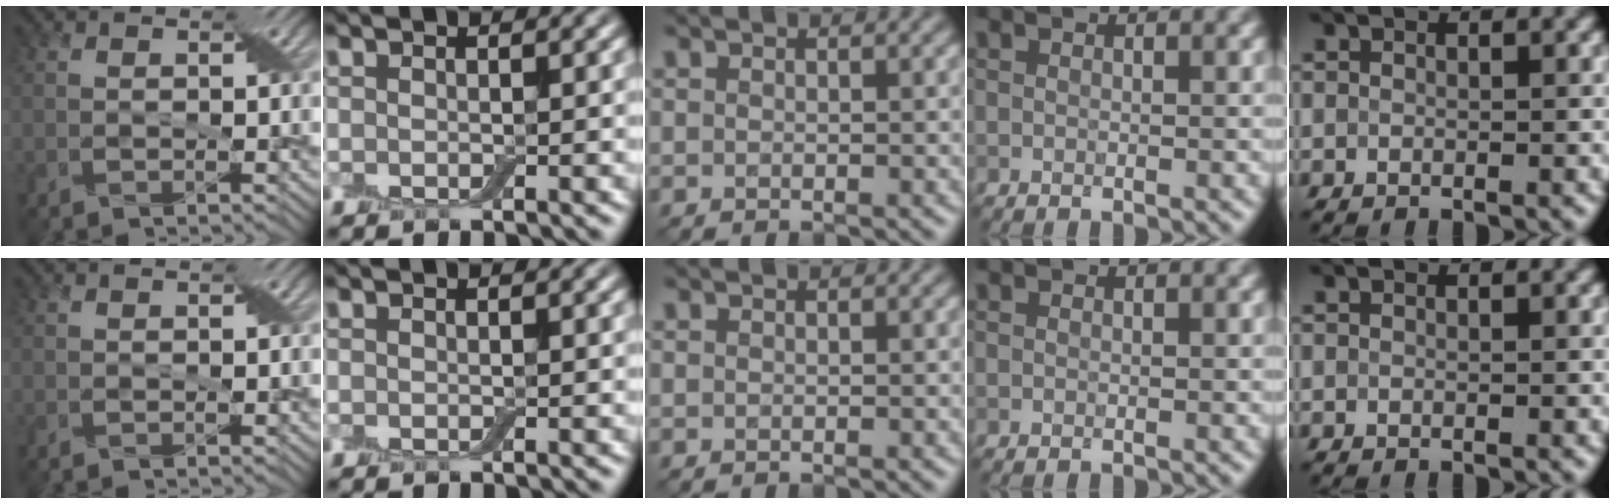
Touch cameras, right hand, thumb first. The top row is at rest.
{}